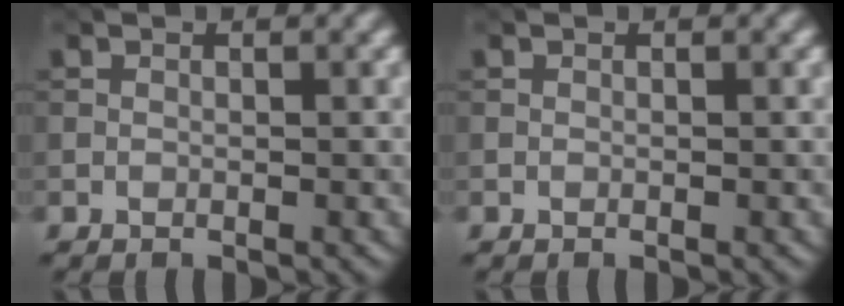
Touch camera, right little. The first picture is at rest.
{"total": 0.0}